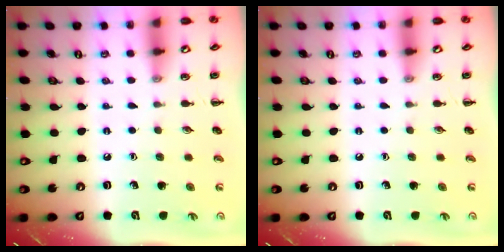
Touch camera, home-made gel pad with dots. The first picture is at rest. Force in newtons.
{"total": 0.0}